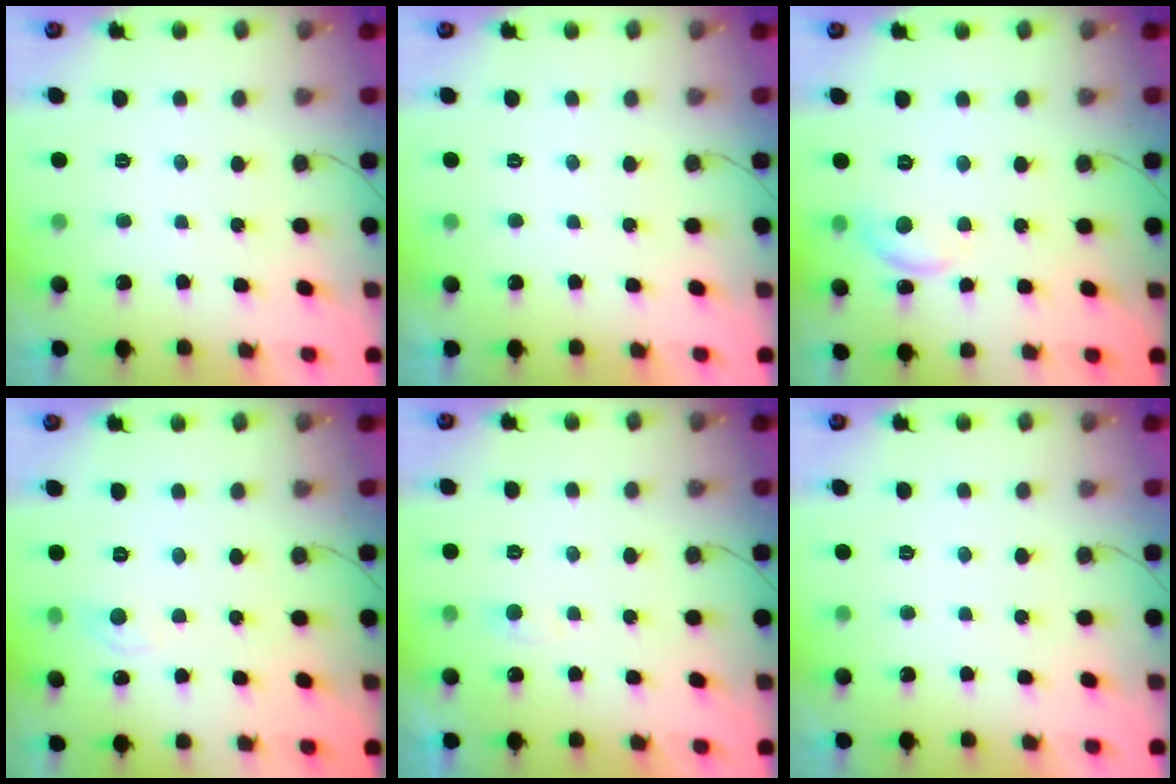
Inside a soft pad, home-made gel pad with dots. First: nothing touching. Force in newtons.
{"total": 0.0}
{"total": 8.1, "press": 8.1, "slide": 0.5}
{"total": 3.3, "press": 3.3, "slide": 0.4}
{"total": 2.7, "press": 2.7, "slide": 0.2}
{"total": 0.0}